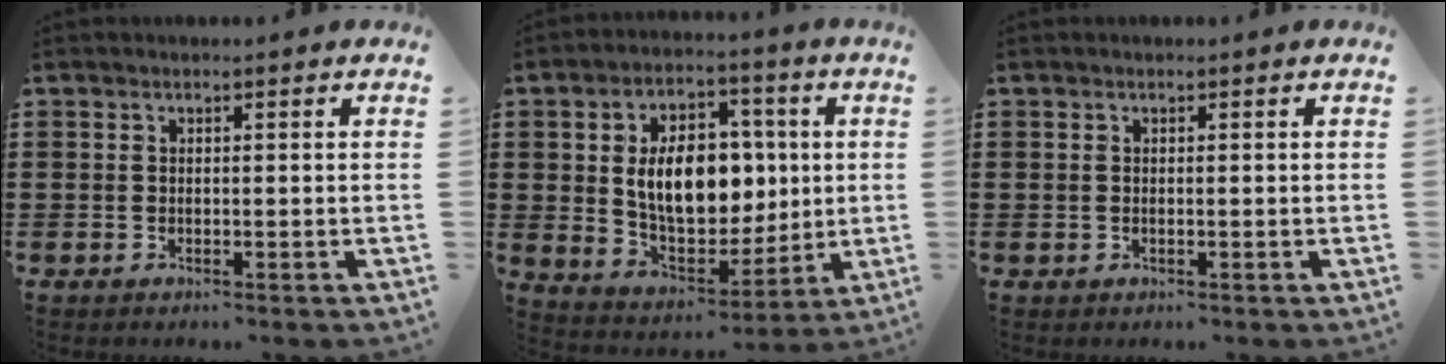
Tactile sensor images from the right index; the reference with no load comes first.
{"total": 11.6, "force": [1.4, 7.6, 8.6], "torque": [-0.160, 0.009, 0.022]}
{"total": 0.0}